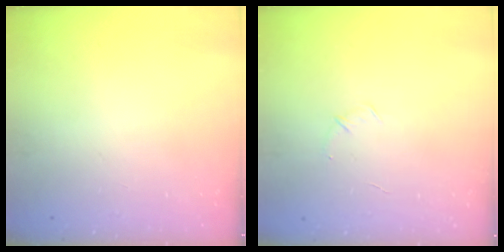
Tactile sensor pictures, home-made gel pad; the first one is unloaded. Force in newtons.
{"total": 5.0, "press": 4.9, "slide": 1.3}